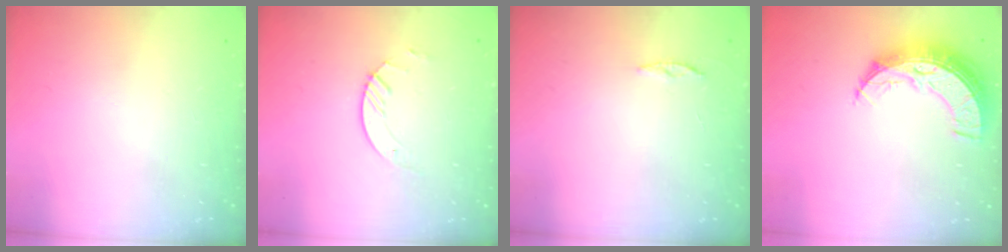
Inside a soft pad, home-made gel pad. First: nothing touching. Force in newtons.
{"total": 3.5, "press": 3.5, "slide": 0.3}
{"total": 3.1, "press": 3.1, "slide": 0.3}
{"total": 9.9, "press": 9.9, "slide": 0.7}